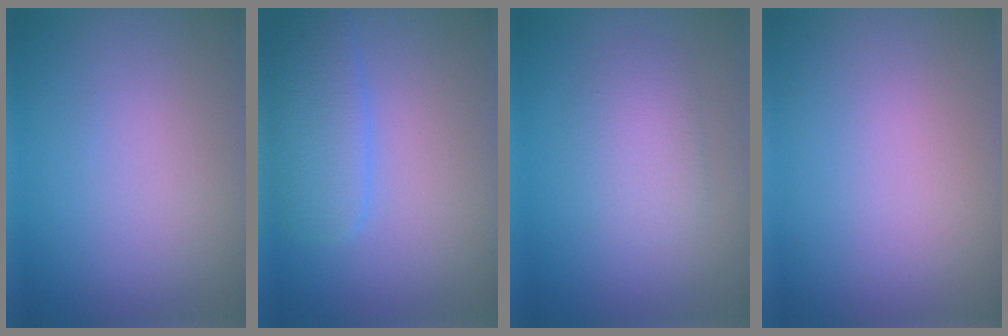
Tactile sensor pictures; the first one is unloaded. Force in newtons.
{"total": 3.1, "press": 3.1, "slide": 0.2}
{"total": 2.4, "press": 2.3, "slide": 0.4}
{"total": 0.0}